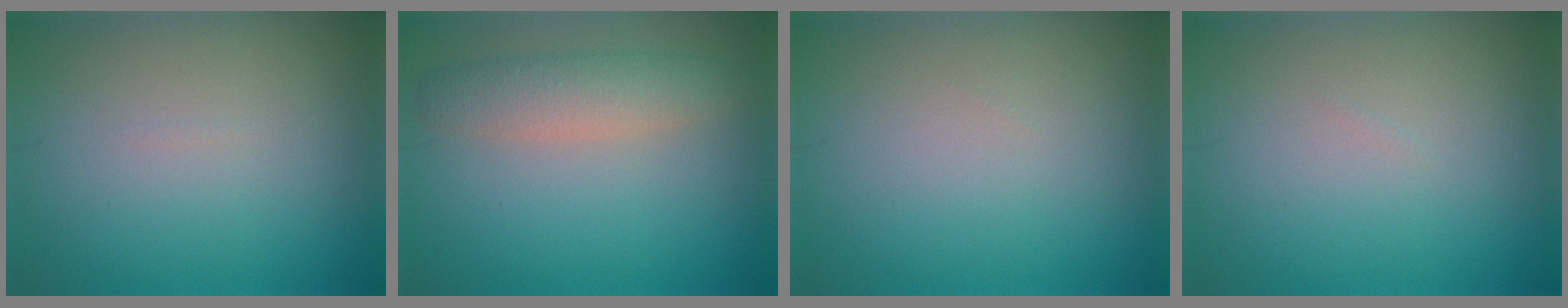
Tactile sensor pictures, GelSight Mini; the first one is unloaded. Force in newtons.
{"total": 3.6, "press": 3.6, "slide": 0.3}
{"total": 0.0}
{"total": 0.0}